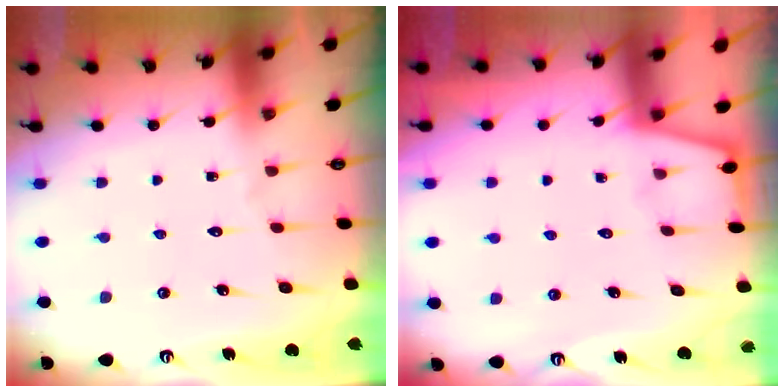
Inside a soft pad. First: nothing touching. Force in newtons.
{"total": 1.1, "press": 1.0, "slide": 0.2}